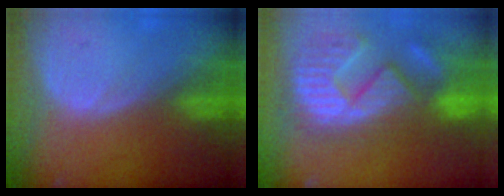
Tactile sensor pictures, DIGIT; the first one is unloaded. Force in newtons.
{"total": 13.2, "press": 12.1, "slide": 5.4}